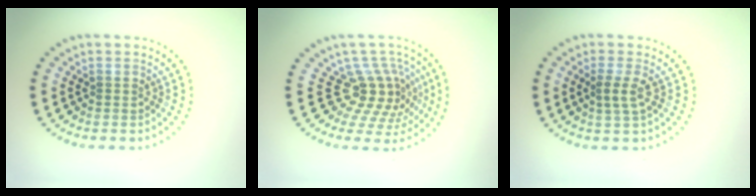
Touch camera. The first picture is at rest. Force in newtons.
{"total": 4.4, "press": 3.1, "slide": 3.2}
{"total": 1.8, "press": 1.6, "slide": 0.9}